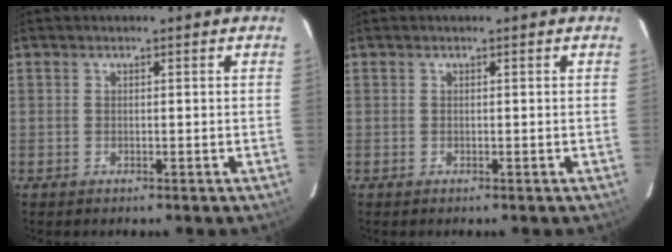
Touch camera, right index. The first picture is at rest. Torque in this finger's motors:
{"motor_torque": [0.00, 0.00, 0.00, 0.00]}